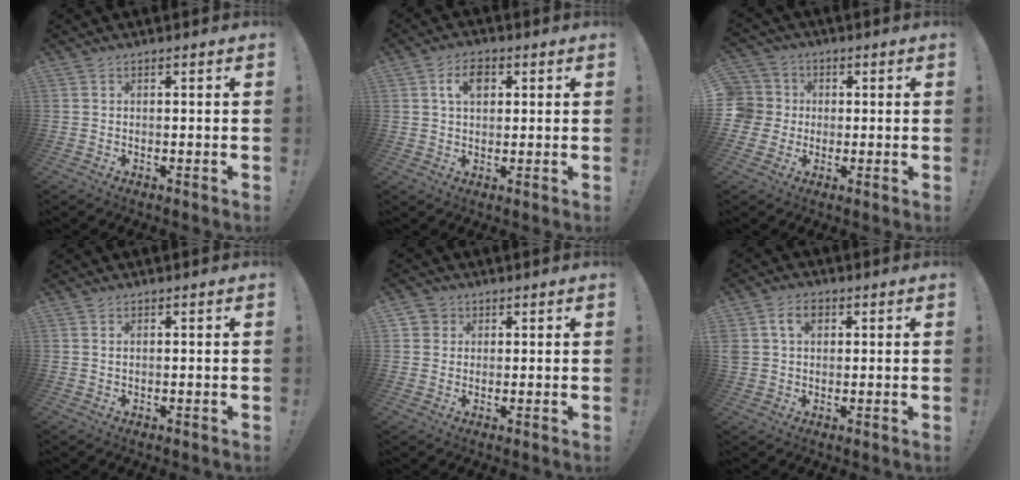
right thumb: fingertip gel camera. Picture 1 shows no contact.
{"total": 6.3, "force": [2.1, 4.1, 4.3], "torque": [-0.071, 0.006, 0.036]}
{"total": 6.6, "force": [-0.1, 6.4, 1.6], "torque": [-0.046, 0.009, 0.002]}
{"total": 0.8, "force": [0.6, 0.3, 0.4], "torque": [-0.016, 0.003, 0.013]}
{"total": 3.3, "force": [1.4, 2.9, 0.2], "torque": [-0.002, -0.003, 0.026]}
{"total": 6.3, "force": [2.4, 4.6, 3.6], "torque": [-0.062, 0.006, 0.046]}